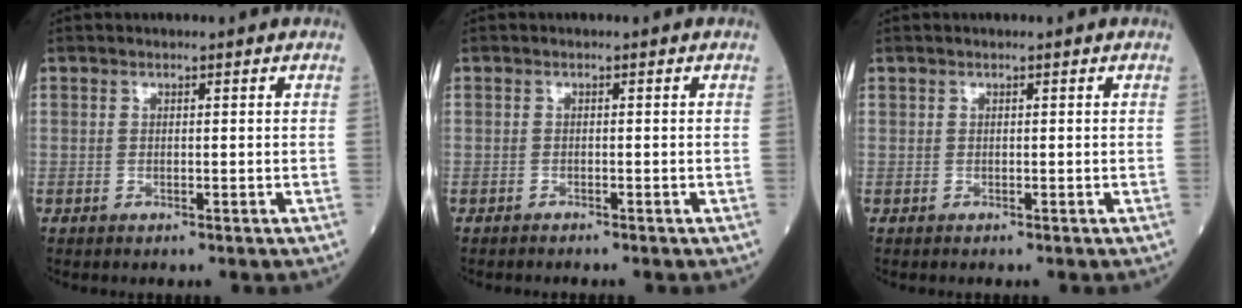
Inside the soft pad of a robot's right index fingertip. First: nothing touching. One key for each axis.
{"total": 0.9, "fx": -0.9, "fy": 0.0, "fz": 0.3, "tx": -0.008, "ty": -0.001, "tz": -0.013}
{"total": 0.0}